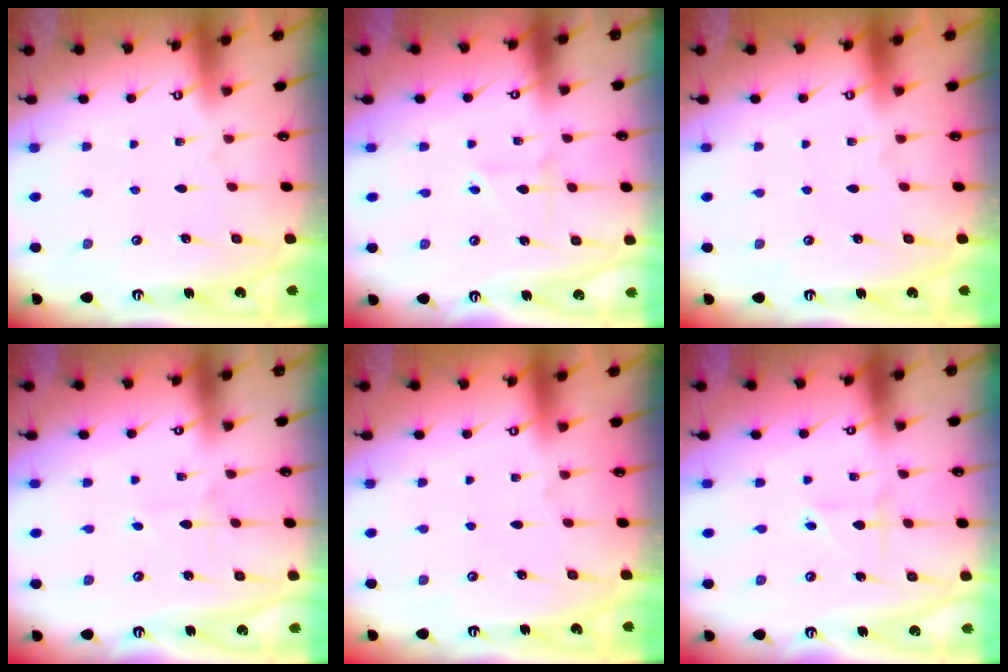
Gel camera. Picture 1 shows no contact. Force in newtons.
{"total": 1.8, "press": 1.7, "slide": 0.2}
{"total": 0.0}
{"total": 2.7, "press": 2.7, "slide": 0.3}
{"total": 0.0}
{"total": 1.9, "press": 1.9, "slide": 0.3}